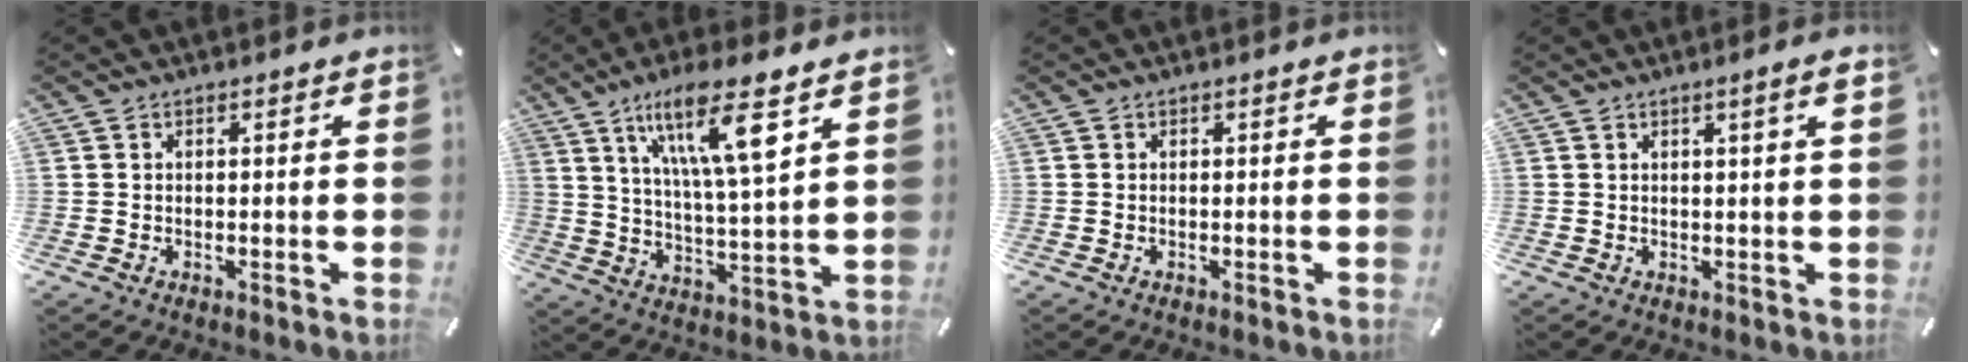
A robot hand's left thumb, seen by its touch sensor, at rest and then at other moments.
{"total": 15.5, "force": [9.4, 2.9, 11.9], "torque": [-0.219, -0.031, 0.150]}
{"total": 0.0}
{"total": 3.0, "force": [1.2, 0.1, 2.8], "torque": [-0.052, -0.001, 0.019]}